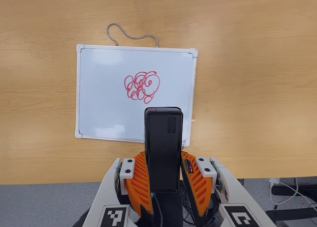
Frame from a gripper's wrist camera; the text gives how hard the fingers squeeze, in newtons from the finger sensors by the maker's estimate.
{"total": 4.9, "left": 3.2, "right": 6.5}